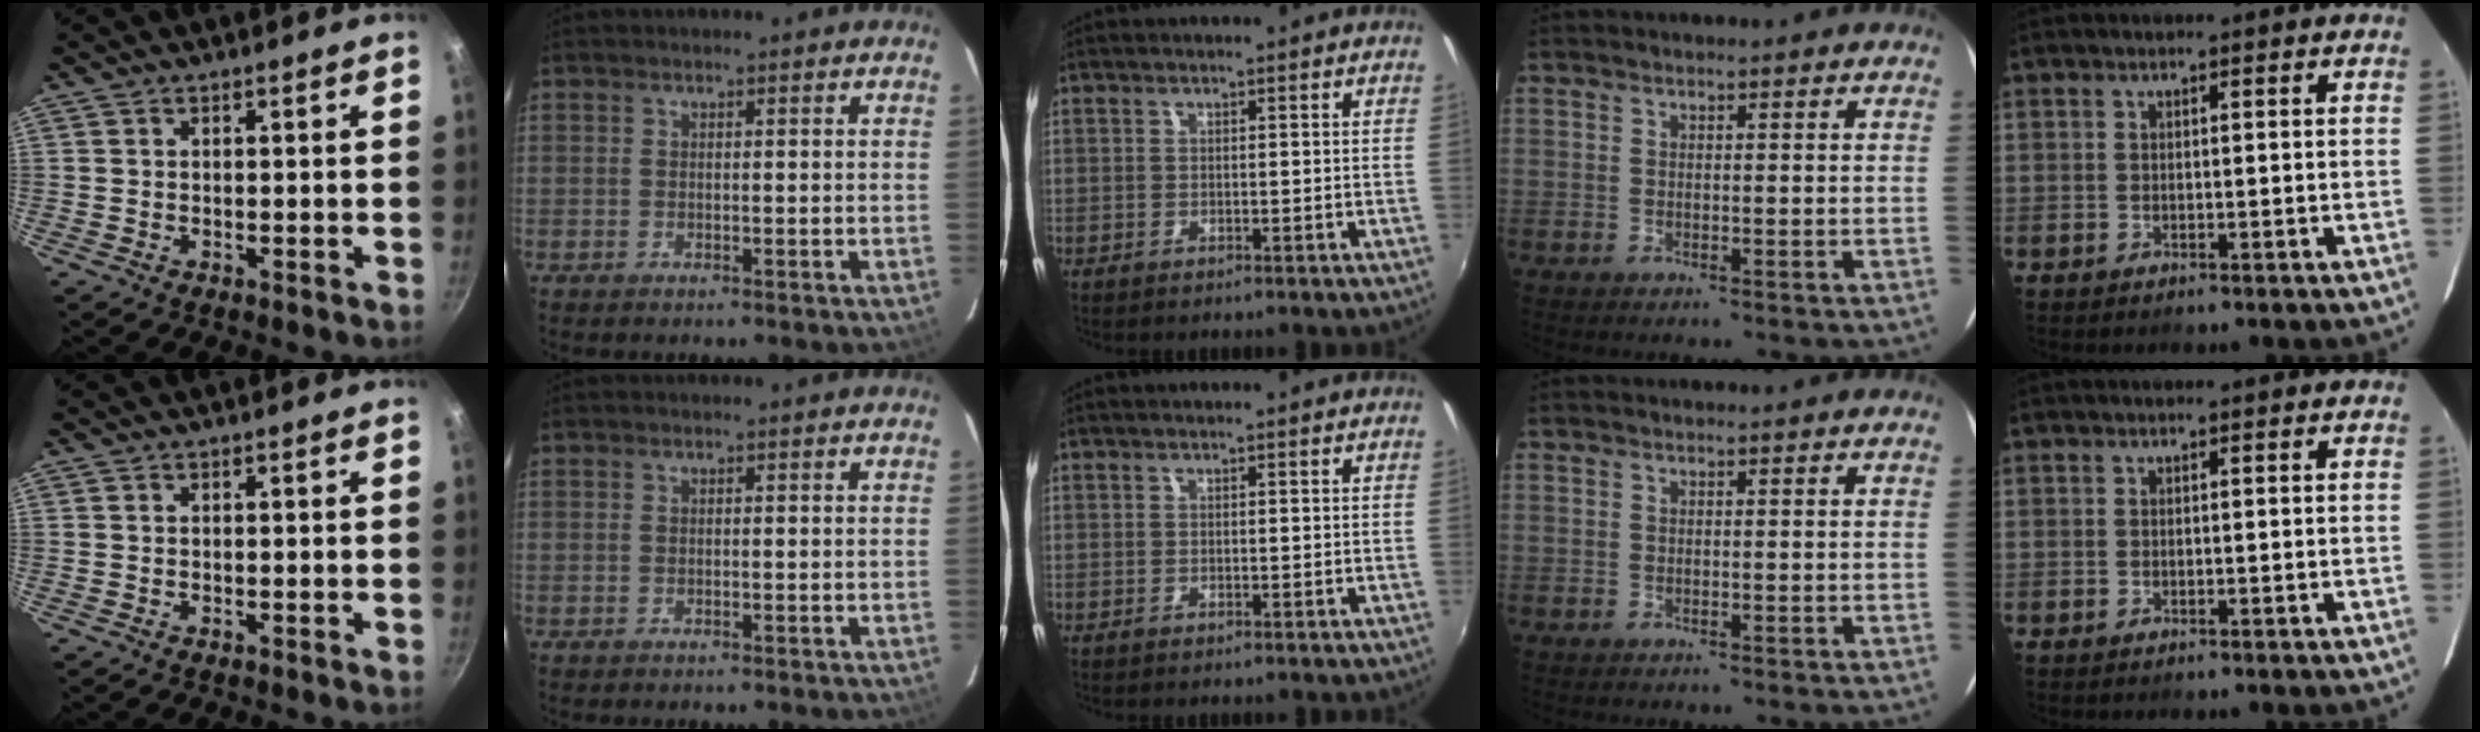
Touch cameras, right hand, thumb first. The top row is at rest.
{}